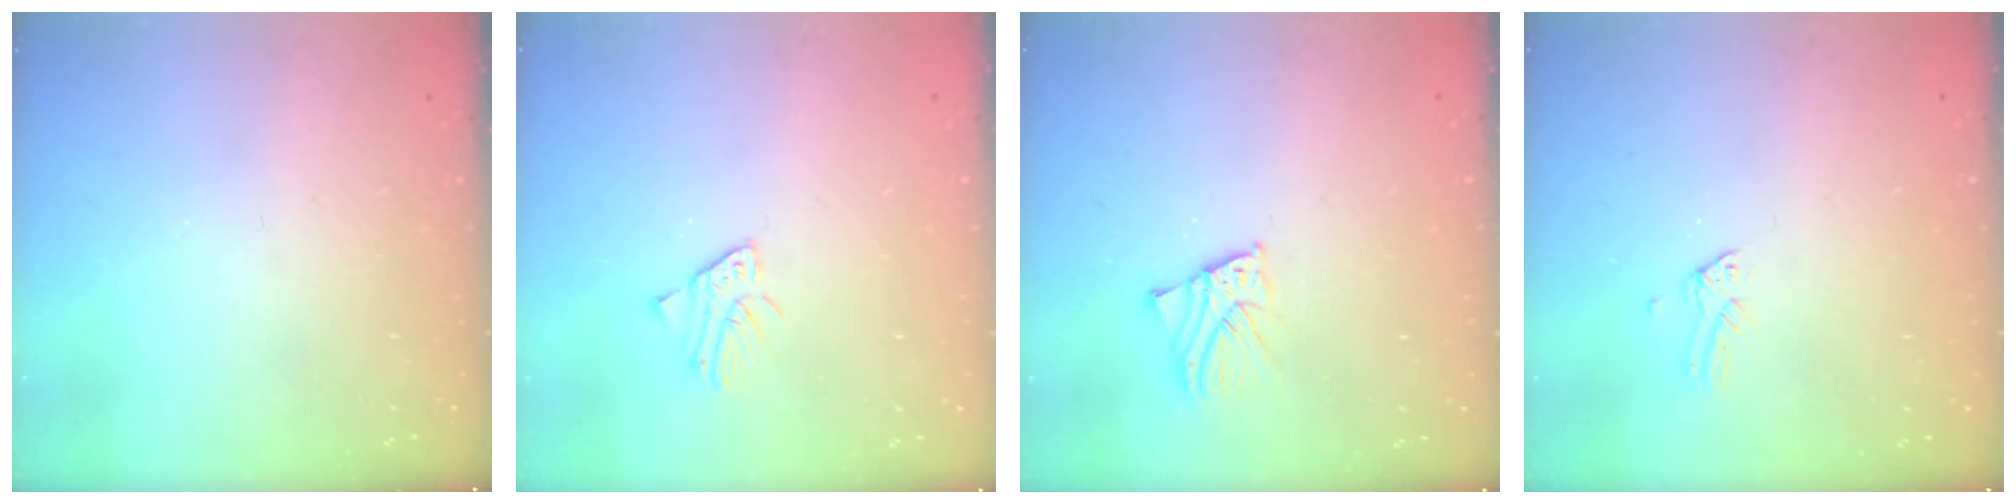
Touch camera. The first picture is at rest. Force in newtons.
{"total": 2.3, "press": 2.3, "slide": 0.1}
{"total": 2.6, "press": 2.6, "slide": 0.1}
{"total": 0.0}